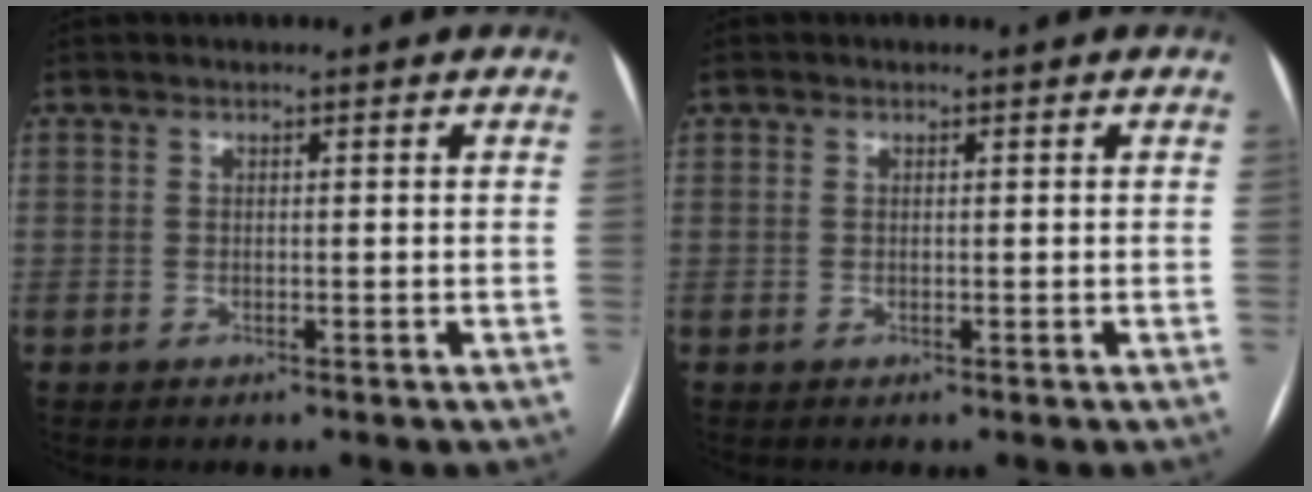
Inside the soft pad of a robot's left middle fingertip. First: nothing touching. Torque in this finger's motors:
{"motor_torque": [0.39, -0.32, 1.05, 0.21]}